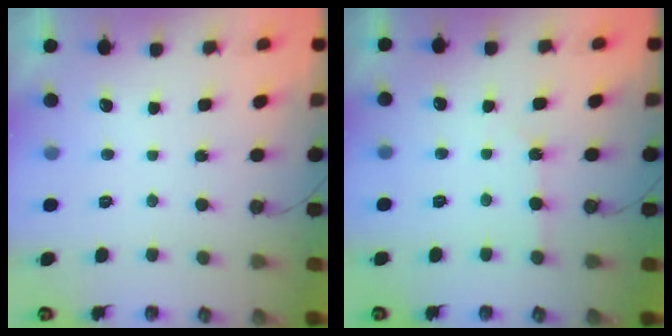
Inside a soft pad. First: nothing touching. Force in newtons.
{"total": 2.3, "press": 2.3, "slide": 0.3}